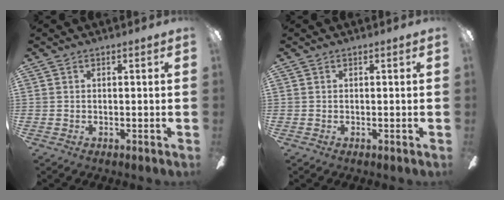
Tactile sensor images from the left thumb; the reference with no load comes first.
{"total": 0.0}